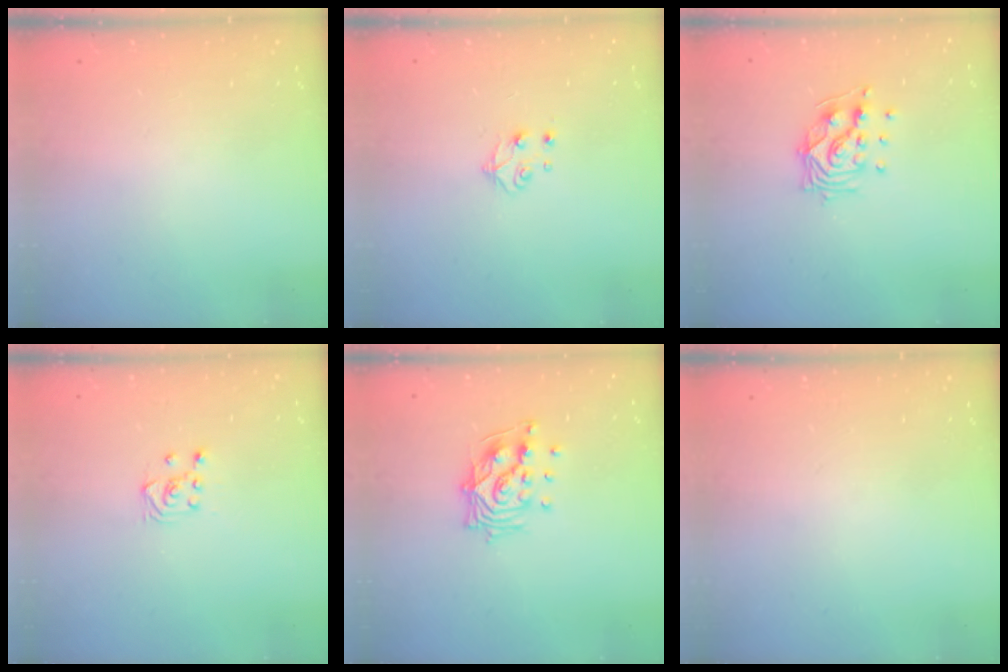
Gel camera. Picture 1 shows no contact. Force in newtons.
{"total": 5.3, "press": 5.3, "slide": 0.3}
{"total": 11.0, "press": 11.0, "slide": 0.9}
{"total": 3.9, "press": 3.8, "slide": 0.7}
{"total": 12.6, "press": 12.5, "slide": 1.3}
{"total": 0.0}